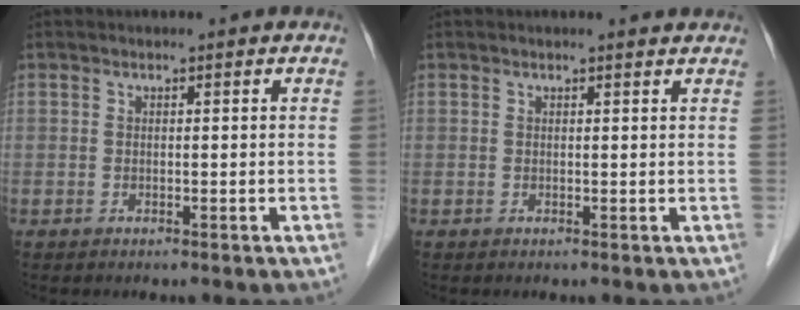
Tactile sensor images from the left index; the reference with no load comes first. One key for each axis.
{"total": 1.6, "fx": 1.5, "fy": 0.1, "fz": 0.6, "tx": -0.014, "ty": 0.004, "tz": 0.016}